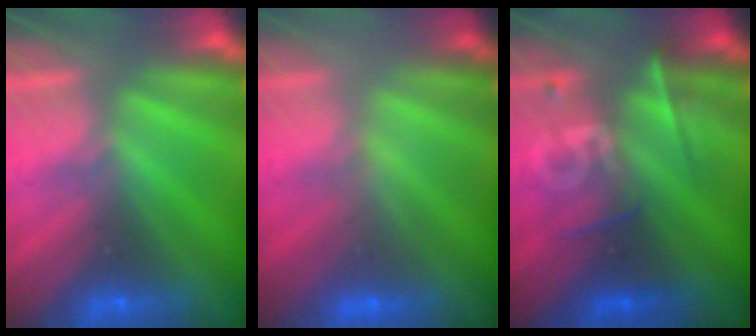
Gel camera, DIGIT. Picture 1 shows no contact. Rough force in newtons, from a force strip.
{"total": 2.3}
{"total": 2.3}